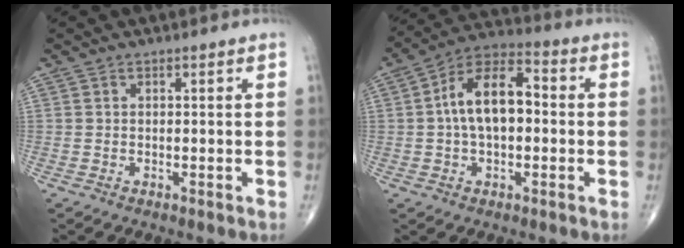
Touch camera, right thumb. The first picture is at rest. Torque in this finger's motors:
{"motor_torque": [-0.38, 0.79, 0.18, -0.10, 0.21]}